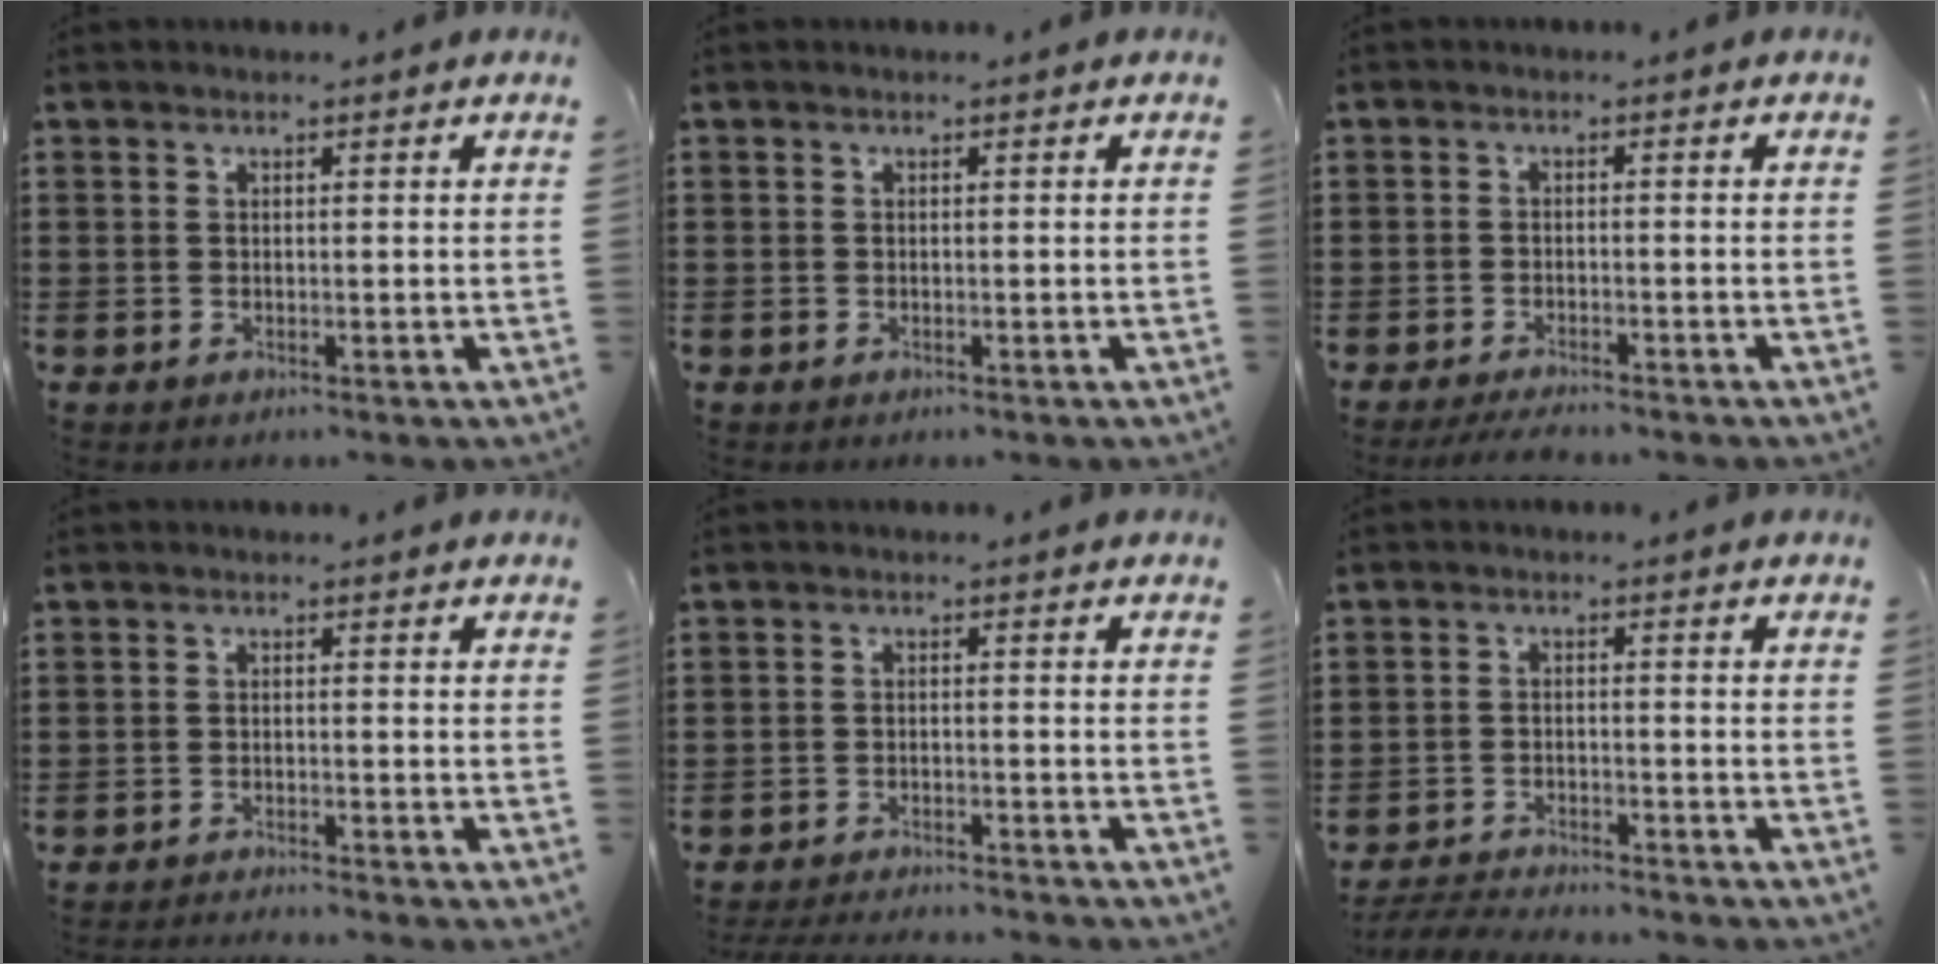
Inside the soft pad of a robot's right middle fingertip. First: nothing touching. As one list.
[{"total": 0.0}, {"total": 2.6, "force": [-2.5, 0.2, 0.8], "torque": [-0.021, -0.001, -0.052]}, {"total": 1.6, "force": [-1.5, -0.2, 0.2], "torque": [-0.004, 0.003, -0.031]}, {"total": 3.1, "force": [-3.0, 0.1, 0.4], "torque": [-0.016, -0.002, -0.066]}, {"total": 3.9, "force": [-3.8, 0.2, 0.6], "torque": [-0.018, -0.001, -0.082]}]